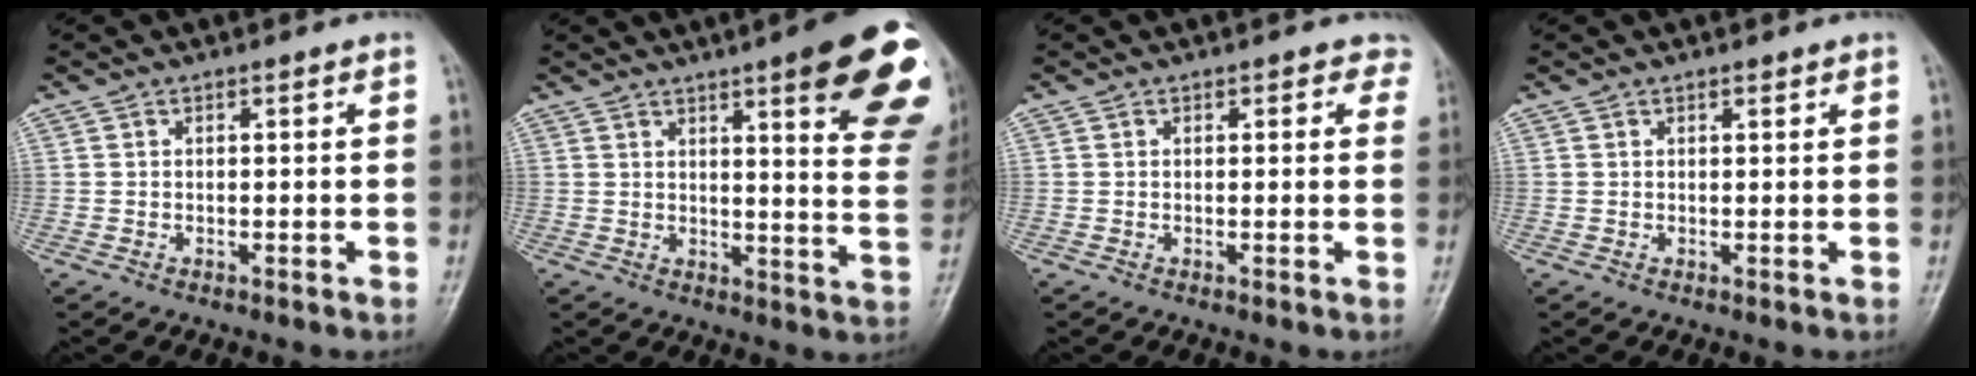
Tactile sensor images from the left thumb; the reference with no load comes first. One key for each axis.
{"total": 19.9, "fx": 10.4, "fy": 4.1, "fz": 16.5, "tx": -0.181, "ty": -0.041, "tz": 0.116}
{"total": 2.4, "fx": 1.5, "fy": 1.6, "fz": 0.9, "tx": 0.021, "ty": -0.003, "tz": 0.006}
{"total": 0.8, "fx": 0.7, "fy": 0.3, "fz": 0.4, "tx": -0.003, "ty": -0.003, "tz": 0.009}